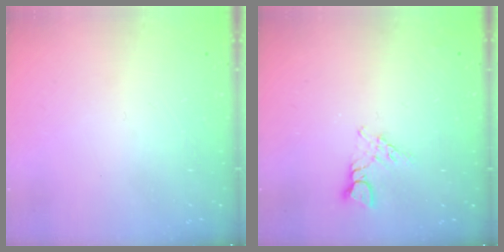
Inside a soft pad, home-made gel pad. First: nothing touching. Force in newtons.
{"total": 3.8, "press": 3.8, "slide": 0.4}